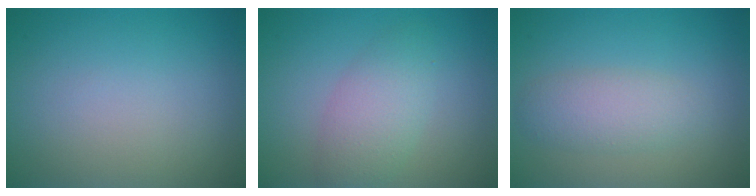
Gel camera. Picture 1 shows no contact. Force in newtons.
{"total": 3.4, "press": 3.3, "slide": 0.1}
{"total": 2.9, "press": 2.9, "slide": 0.2}